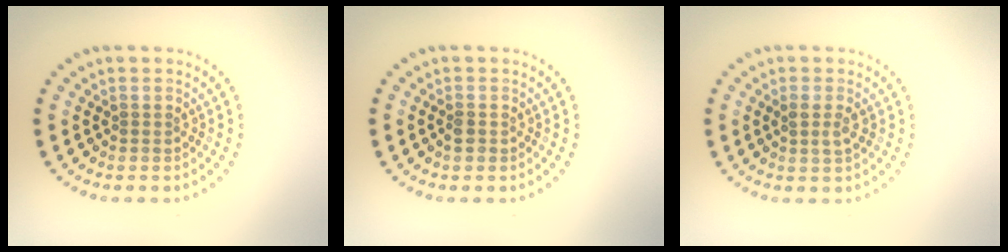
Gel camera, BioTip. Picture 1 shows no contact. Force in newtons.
{"total": 1.1, "press": 1.1, "slide": 0.3}
{"total": 1.5, "press": 1.4, "slide": 0.6}